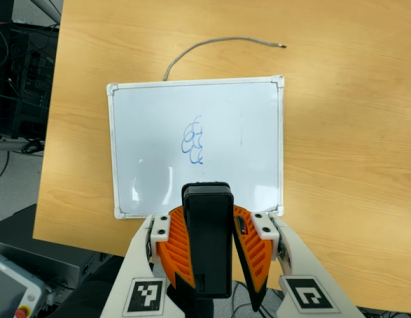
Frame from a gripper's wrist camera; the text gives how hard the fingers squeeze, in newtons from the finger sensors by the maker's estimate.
{"total": 12.6, "left": 10.9, "right": 14.3}